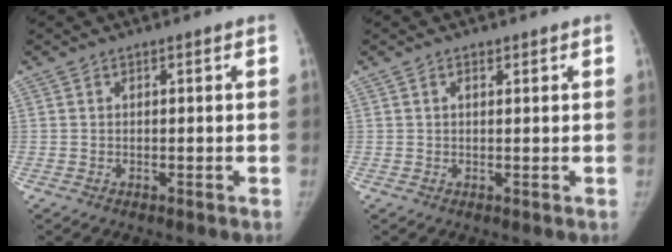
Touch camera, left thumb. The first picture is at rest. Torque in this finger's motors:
{"motor_torque": [-0.26, -0.12, 0.12, 0.33, -0.04]}